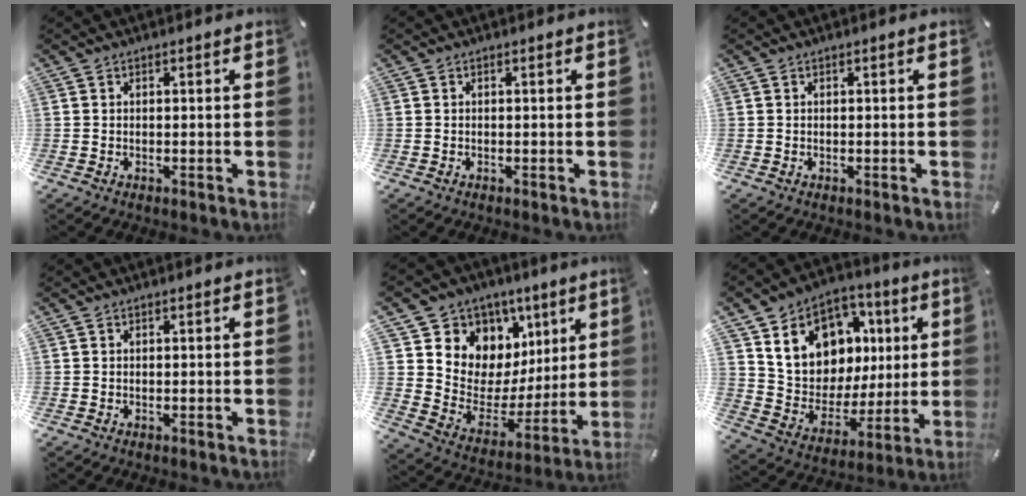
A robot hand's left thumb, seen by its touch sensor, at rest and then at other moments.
{"total": 0.0}
{"total": 0.0}
{"total": 0.0}
{"total": 8.9, "force": [4.6, 7.5, 0.3], "torque": [-0.001, -0.079, 0.086]}
{"total": 15.6, "force": [5.4, 13.0, 6.7], "torque": [-0.107, -0.026, 0.109]}